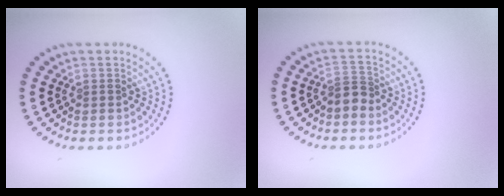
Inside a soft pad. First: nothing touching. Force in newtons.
{"total": 2.0, "press": 1.5, "slide": 1.3}